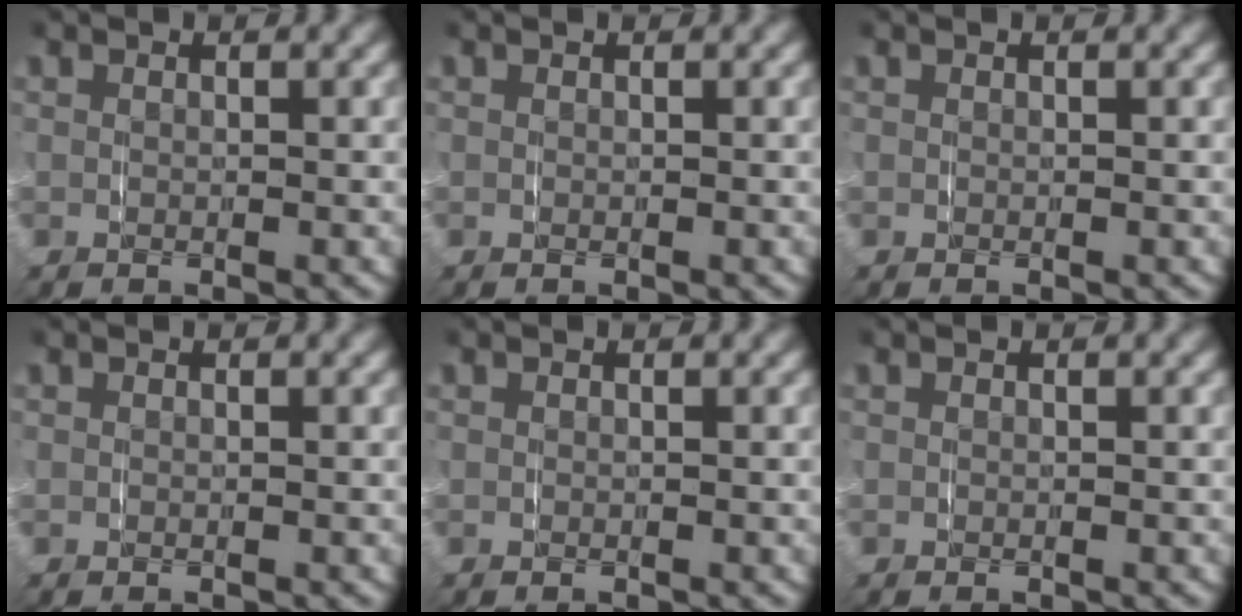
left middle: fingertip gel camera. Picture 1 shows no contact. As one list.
[{"total": 0.0}, {"total": 0.0}, {"total": 0.0}, {"total": 0.0}, {"total": 0.0}]